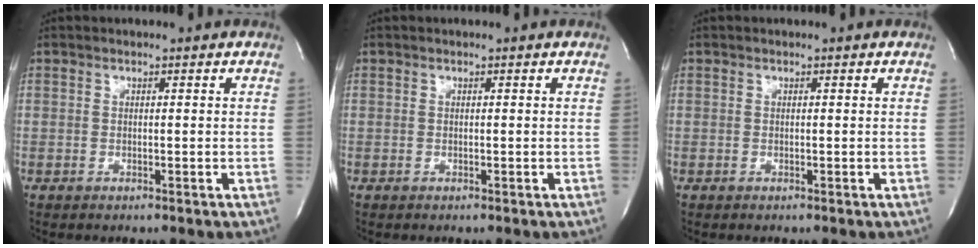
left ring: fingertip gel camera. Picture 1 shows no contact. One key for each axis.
{"total": 0.0}
{"total": 0.0}